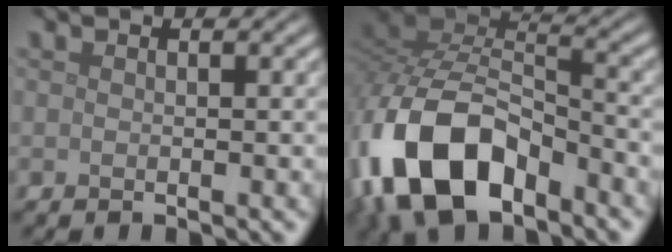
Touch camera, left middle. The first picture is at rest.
{"total": 12.6, "force": [-6.6, 6.9, 8.3], "torque": [-0.179, -0.012, -0.127]}